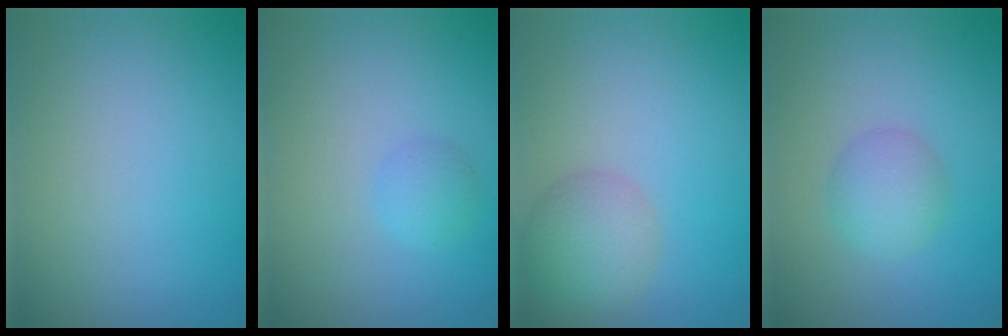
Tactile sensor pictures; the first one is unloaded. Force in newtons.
{"total": 1.3, "press": 1.3, "slide": 0.0}
{"total": 3.9, "press": 3.9, "slide": 0.1}
{"total": 2.6, "press": 2.6, "slide": 0.1}